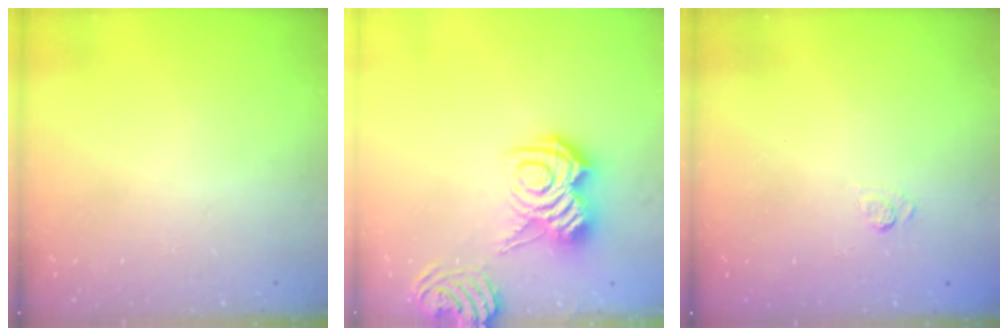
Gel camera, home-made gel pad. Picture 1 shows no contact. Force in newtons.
{"total": 11.2, "press": 11.1, "slide": 0.8}
{"total": 2.2, "press": 1.8, "slide": 1.3}